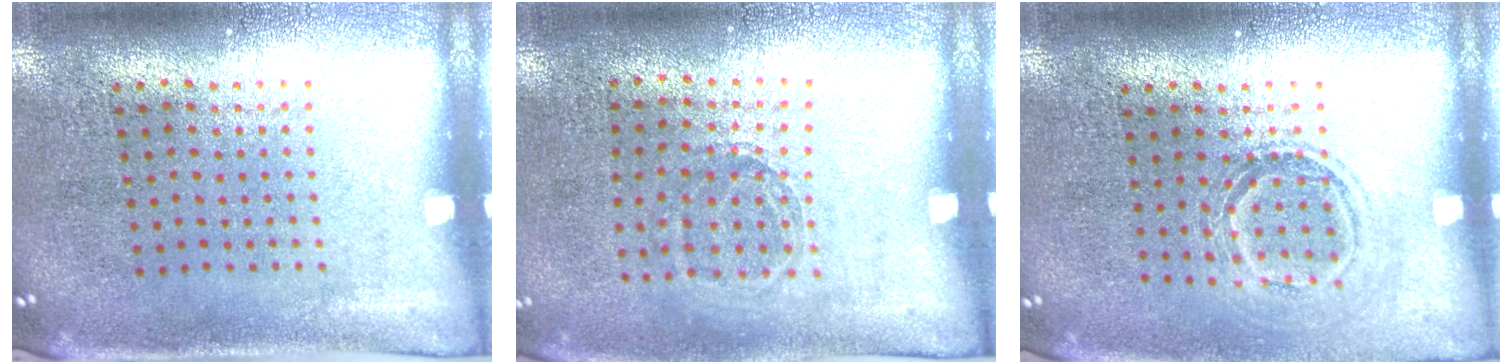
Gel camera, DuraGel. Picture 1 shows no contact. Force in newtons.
{"total": 0.9, "press": 0.8, "slide": 0.5}
{"total": 1.3, "press": 1.1, "slide": 0.7}